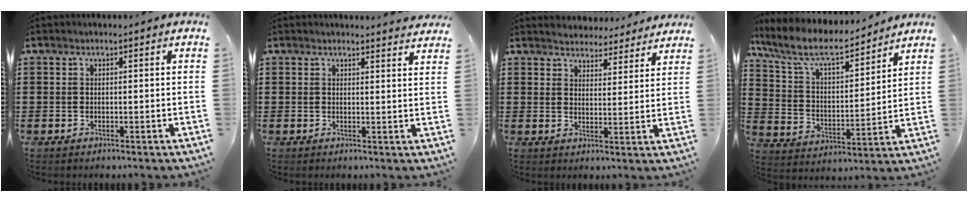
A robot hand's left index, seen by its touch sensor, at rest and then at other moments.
{"total": 2.0, "force": [2.0, 0.1, 0.1], "torque": [0.001, -0.007, 0.037]}
{"total": 4.0, "force": [4.0, 0.3, -0.4], "torque": [-0.010, -0.021, 0.072]}
{"total": 8.5, "force": [7.1, 2.1, 4.2], "torque": [-0.113, -0.037, 0.121]}